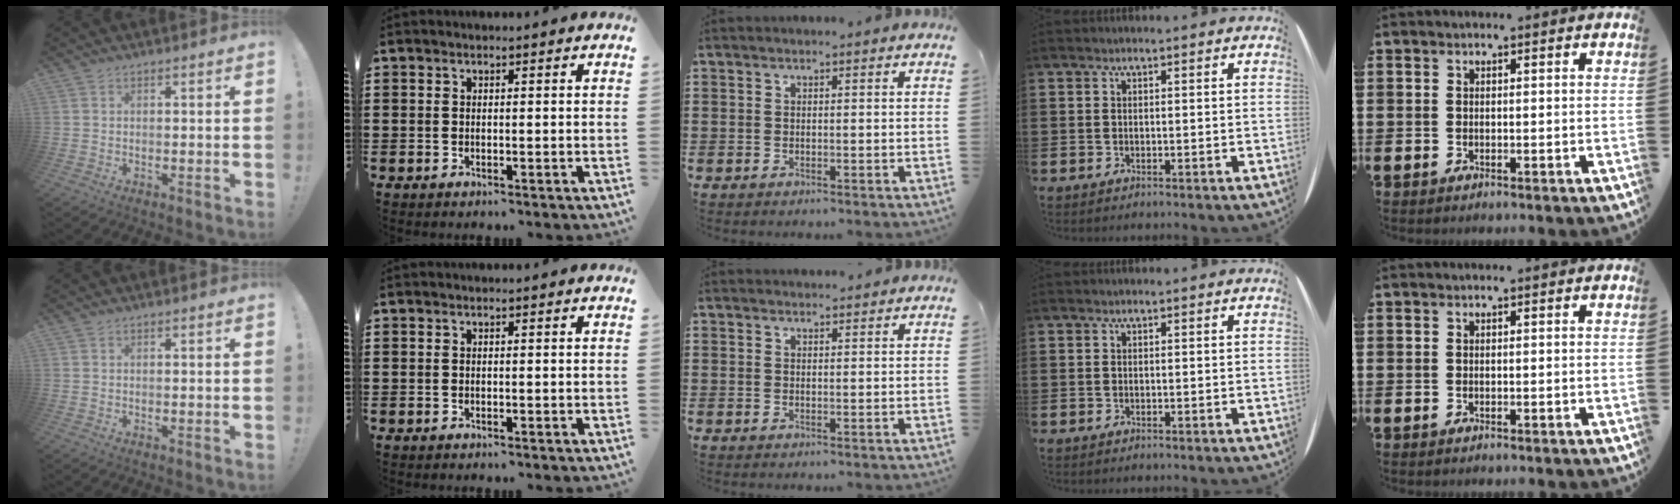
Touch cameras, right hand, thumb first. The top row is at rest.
{"middle": {"total": 1.0, "force": [1.0, 0.2, 0.0], "torque": [0.006, -0.002, 0.018]}}